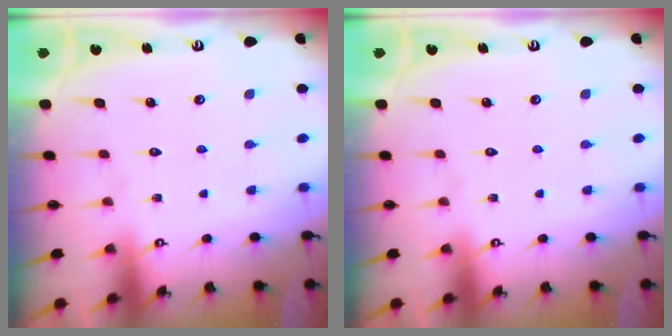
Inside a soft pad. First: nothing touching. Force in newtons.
{"total": 0.0}